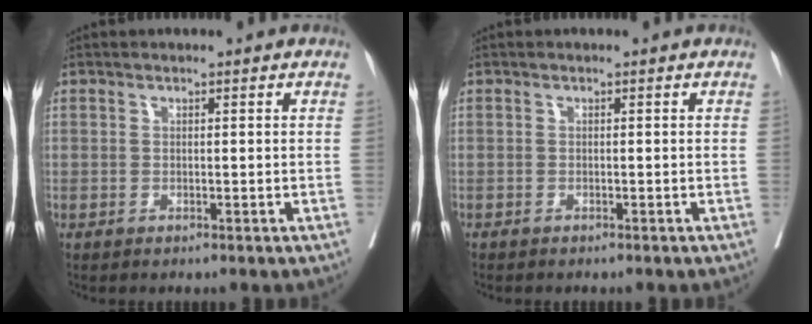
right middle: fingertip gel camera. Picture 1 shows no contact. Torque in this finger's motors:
{"motor_torque": [-0.35, -0.11, 0.03, 0.01]}